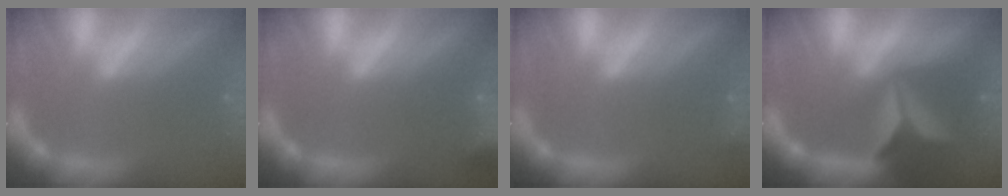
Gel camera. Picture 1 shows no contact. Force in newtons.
{"total": 6.5}
{"total": 1.4}
{"total": 9.5}